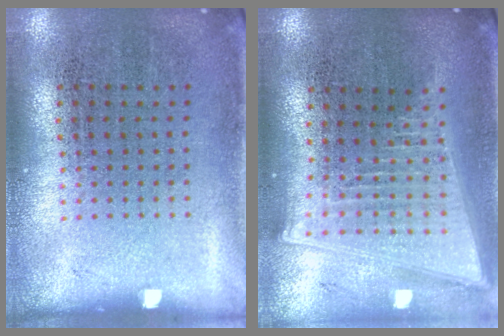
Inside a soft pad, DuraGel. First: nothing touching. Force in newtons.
{"total": 2.1, "press": 1.7, "slide": 1.1}